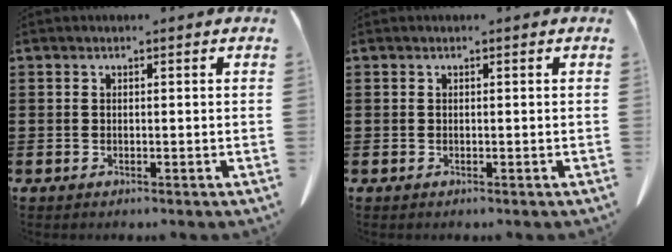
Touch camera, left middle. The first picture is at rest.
{"total": 0.0}